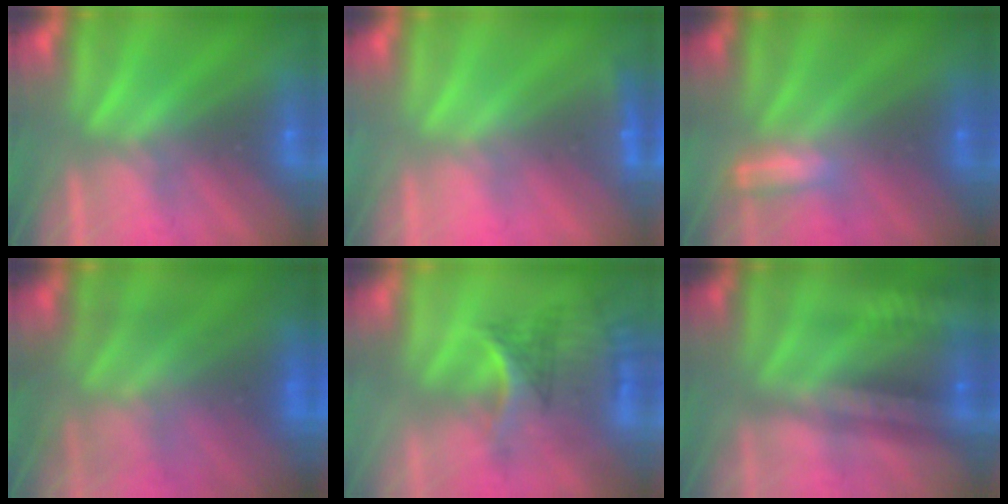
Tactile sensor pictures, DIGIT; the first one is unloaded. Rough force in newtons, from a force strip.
{"total": 4.4}
{"total": 1.3}
{"total": 7.3}
{"total": 2.9}
{"total": 2.4}